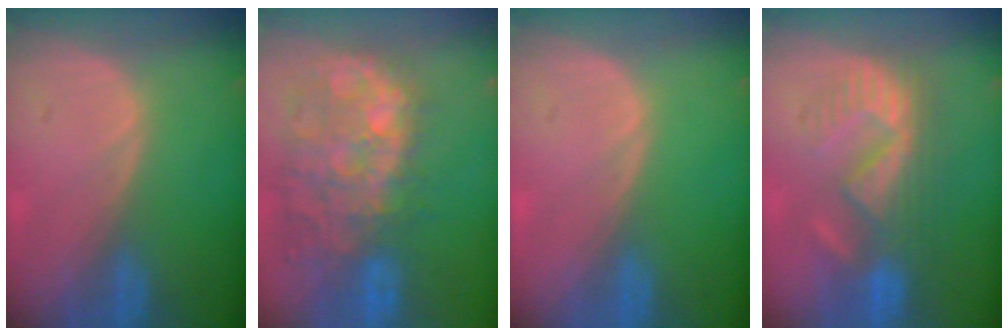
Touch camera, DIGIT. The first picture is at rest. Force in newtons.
{"total": 12.9, "press": 11.6, "slide": 5.8}
{"total": 0.0}
{"total": 8.7, "press": 8.4, "slide": 2.1}